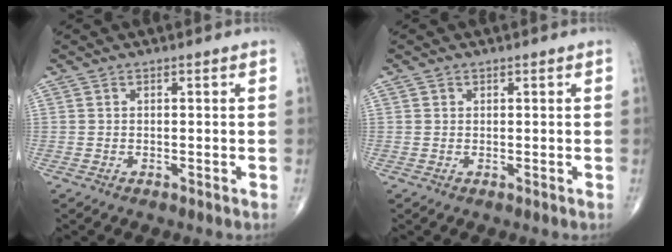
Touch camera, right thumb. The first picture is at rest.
{"total": 0.5, "force": [0.2, 0.5, 0.1], "torque": [0.003, 0.001, 0.003]}